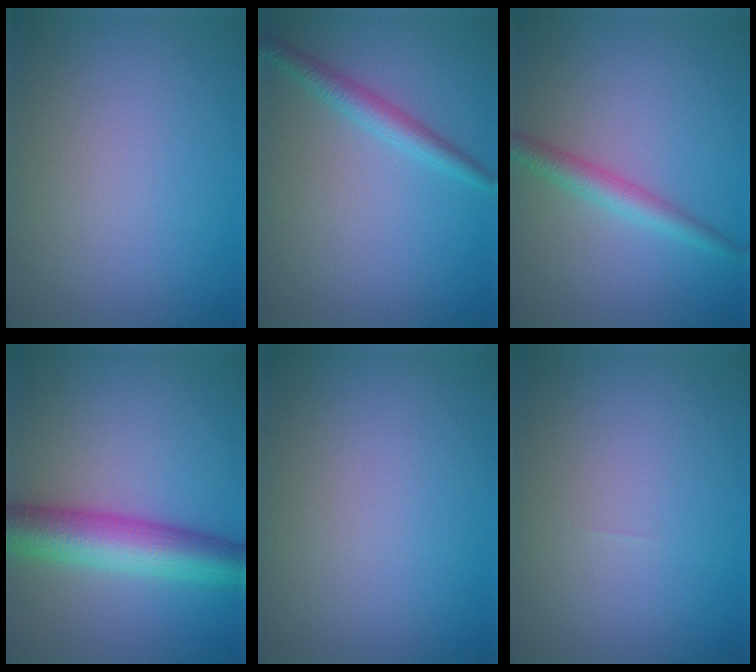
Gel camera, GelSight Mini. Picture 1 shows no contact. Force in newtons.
{"total": 2.3, "press": 2.3, "slide": 0.1}
{"total": 2.5, "press": 2.5, "slide": 0.1}
{"total": 7.2, "press": 7.2, "slide": 0.3}
{"total": 0.0}
{"total": 0.0}